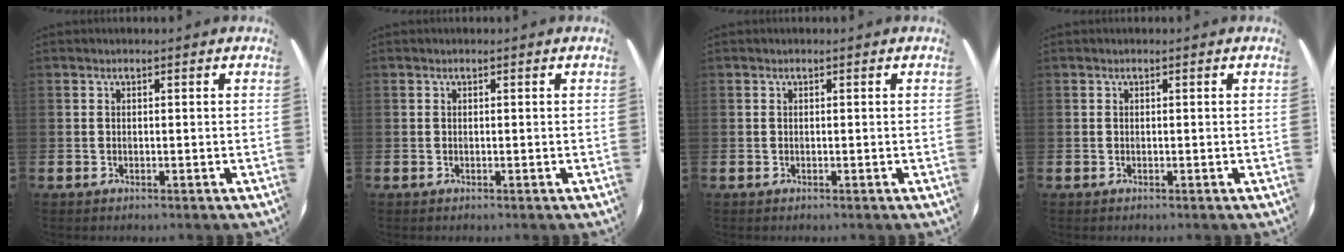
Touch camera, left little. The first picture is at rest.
{"total": 0.0}
{"total": 0.0}
{"total": 0.0}